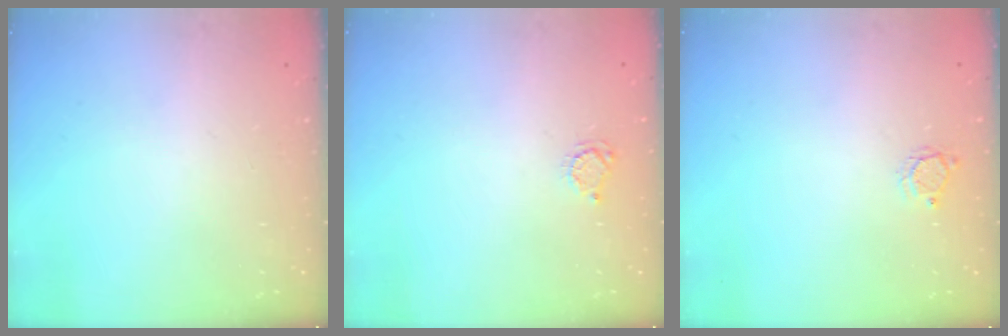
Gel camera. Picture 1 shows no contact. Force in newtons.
{"total": 3.9, "press": 3.8, "slide": 0.4}
{"total": 3.0, "press": 3.0, "slide": 0.3}